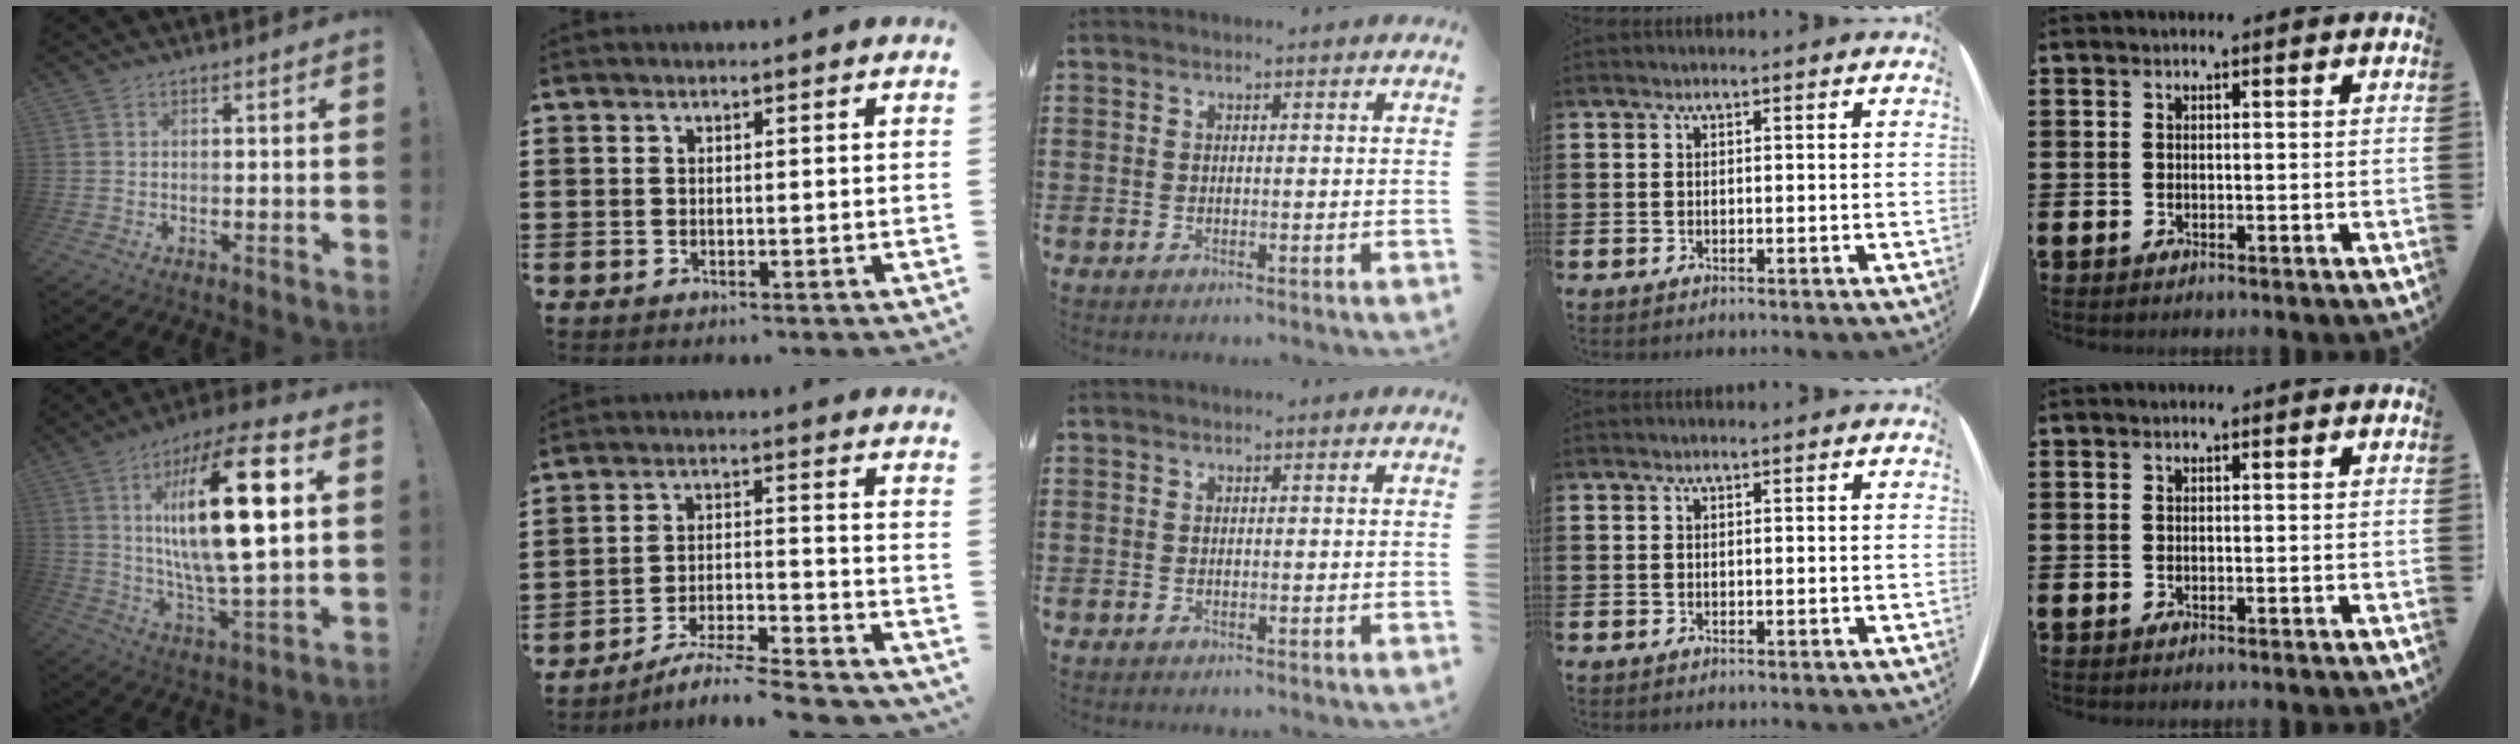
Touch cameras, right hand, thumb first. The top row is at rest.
{"thumb": {"total": 24.2, "force": [5.8, 6.9, 22.5], "torque": [-0.388, -0.020, 0.073]}, "index": {"total": 6.3, "force": [-5.9, -0.1, 2.2], "torque": [-0.041, -0.005, -0.115]}}